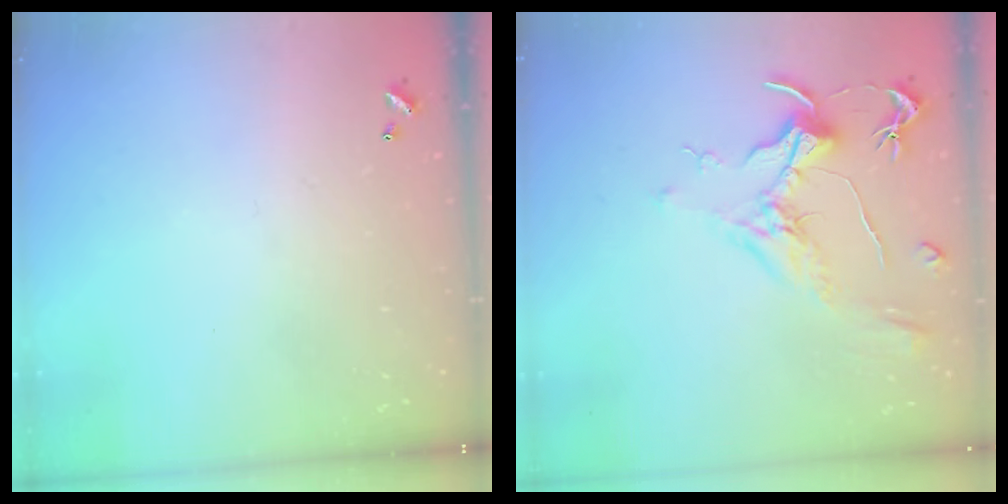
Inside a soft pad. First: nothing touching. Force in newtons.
{"total": 2.0, "press": 1.7, "slide": 0.9}